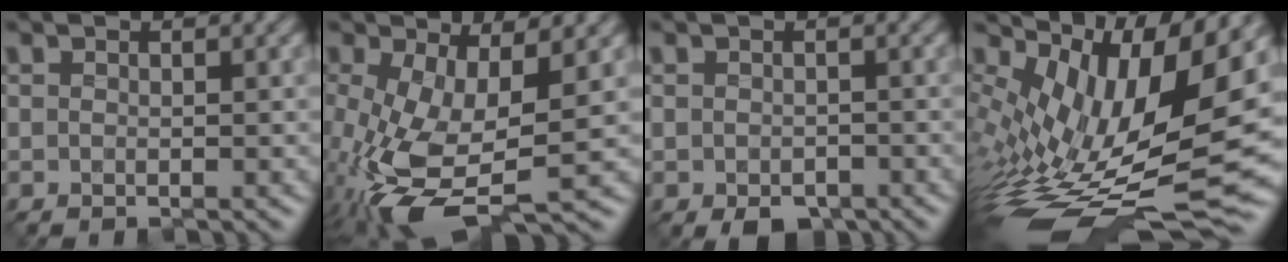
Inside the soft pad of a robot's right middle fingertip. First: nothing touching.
{"total": 9.0, "force": [-2.4, 3.9, 7.7], "torque": [-0.178, -0.023, -0.035]}
{"total": 2.4, "force": [-1.9, 1.1, 1.0], "torque": [-0.019, -0.011, -0.025]}
{"total": 13.8, "force": [0.3, 5.7, 12.5], "torque": [-0.227, -0.015, 0.024]}